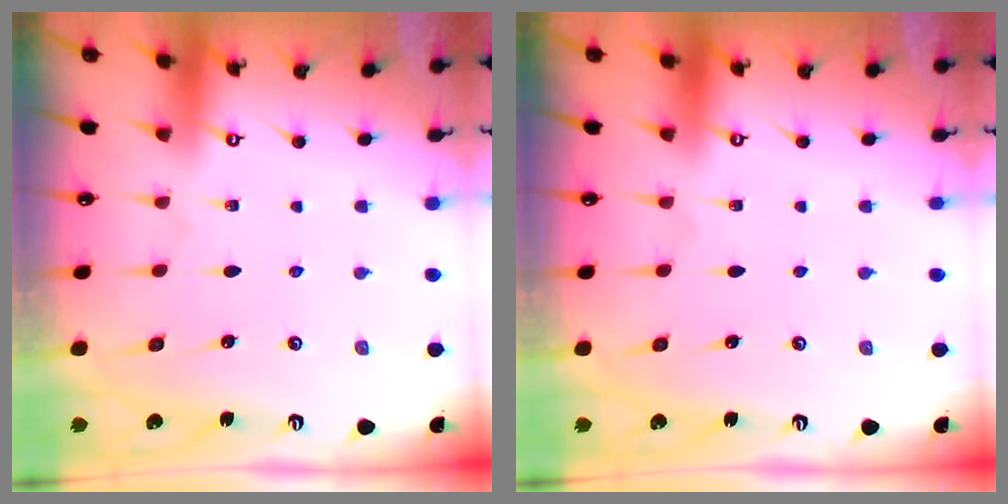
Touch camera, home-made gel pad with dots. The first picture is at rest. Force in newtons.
{"total": 0.0}